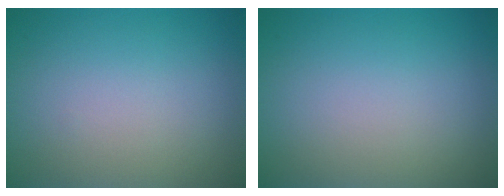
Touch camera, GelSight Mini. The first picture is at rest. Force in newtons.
{"total": 0.0}